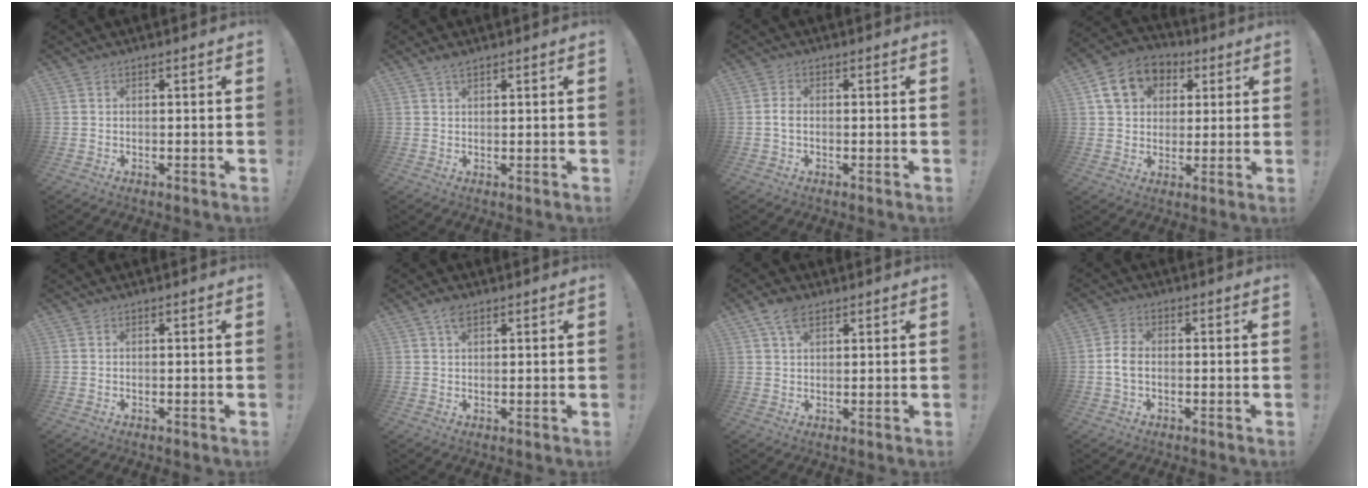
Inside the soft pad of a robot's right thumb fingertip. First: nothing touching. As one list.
[{"total": 2.1, "force": [1.7, 0.4, 1.1], "torque": [-0.016, -0.005, 0.028]}, {"total": 2.1, "force": [-0.4, 1.3, 1.6], "torque": [-0.035, 0.006, -0.009]}, {"total": 12.9, "force": [4.9, 10.4, 5.8], "torque": [-0.072, -0.009, 0.097]}, {"total": 0.0}, {"total": 3.5, "force": [2.1, 1.5, 2.3], "torque": [-0.034, -0.004, 0.034]}, {"total": 5.6, "force": [3.2, 2.8, 3.6], "torque": [-0.059, -0.006, 0.059]}, {"total": 4.6, "force": [-0.8, 3.0, 3.5], "torque": [-0.078, 0.006, -0.016]}]